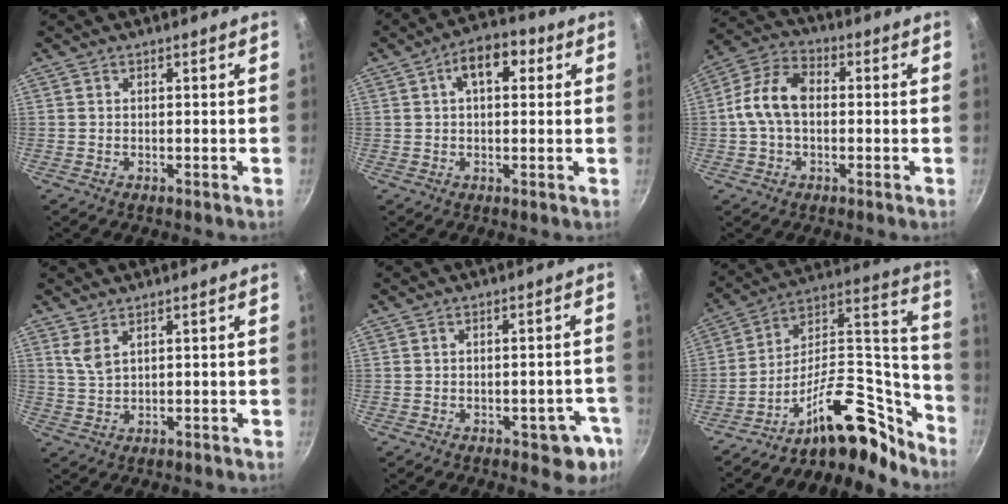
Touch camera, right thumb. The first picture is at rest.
{"total": 8.1, "force": [2.5, 4.7, 6.2], "torque": [-0.069, 0.012, 0.029]}
{"total": 9.9, "force": [-0.1, 6.5, 7.5], "torque": [-0.133, 0.031, -0.018]}
{"total": 3.0, "force": [1.7, 1.2, 2.2], "torque": [-0.043, -0.016, 0.037]}
{"total": 6.8, "force": [-3.1, 3.6, 4.9], "torque": [-0.014, 0.026, -0.029]}
{"total": 23.6, "force": [-15.9, 10.7, 13.7], "torque": [-0.134, 0.133, -0.256]}